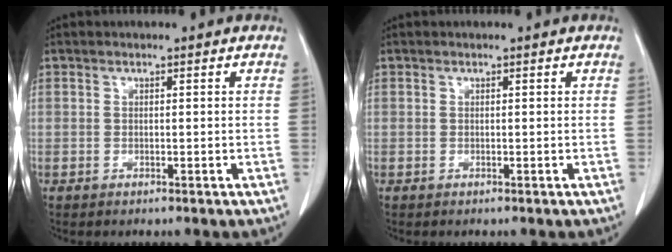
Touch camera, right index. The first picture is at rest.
{"total": 0.0}